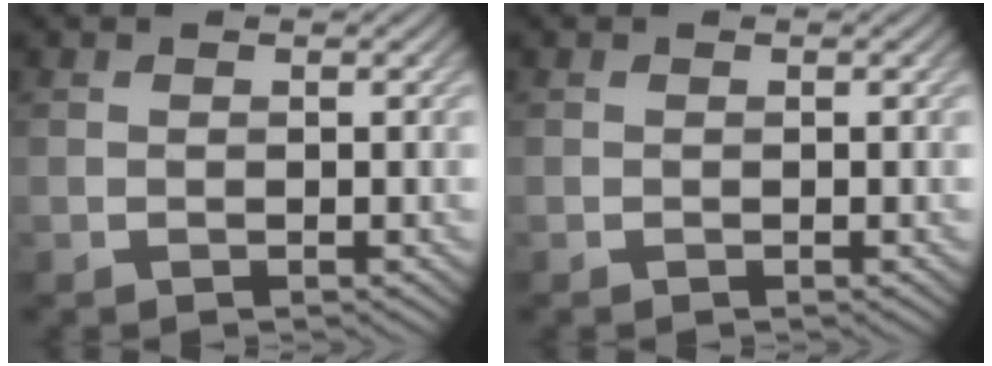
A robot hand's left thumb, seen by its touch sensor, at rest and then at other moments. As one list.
[{"total": 0.0}]